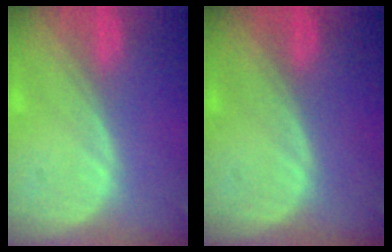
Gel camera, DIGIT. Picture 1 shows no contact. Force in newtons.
{"total": 0.0}